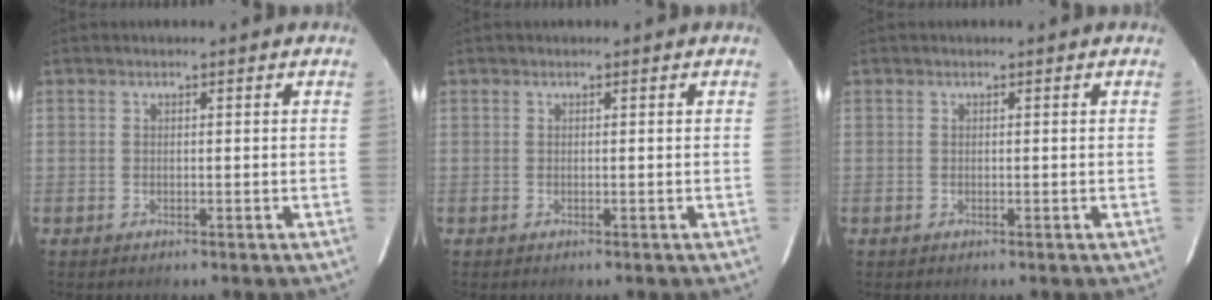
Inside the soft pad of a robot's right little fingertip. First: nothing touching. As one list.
[{"total": 0.0}, {"total": 0.0}]